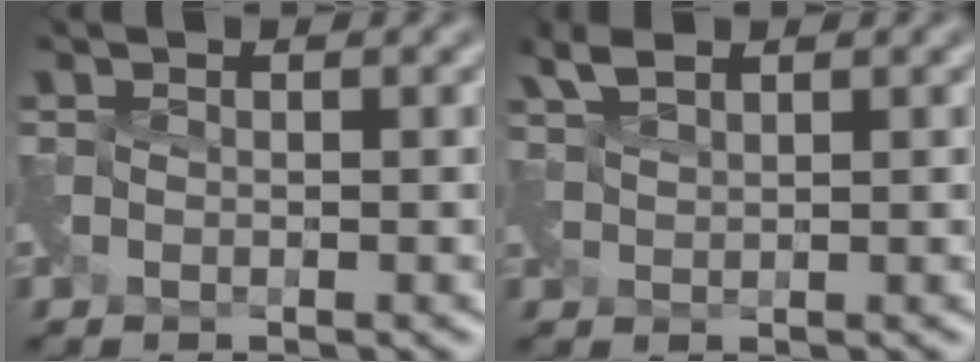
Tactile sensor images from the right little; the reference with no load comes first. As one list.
[{"total": 2.4, "force": [2.2, 0.4, 0.9], "torque": [-0.025, 0.012, 0.047]}]